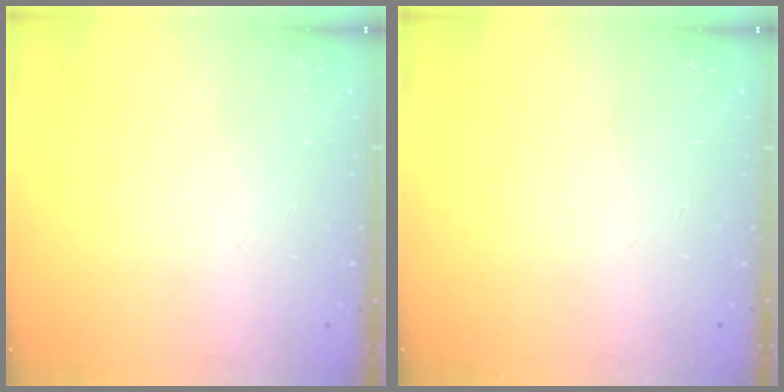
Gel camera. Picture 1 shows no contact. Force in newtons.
{"total": 0.0}